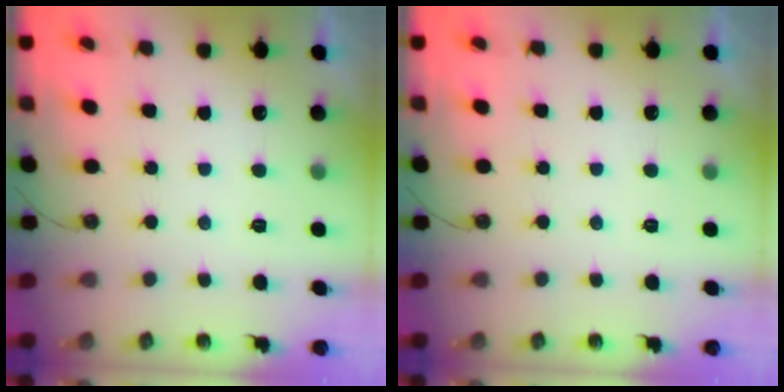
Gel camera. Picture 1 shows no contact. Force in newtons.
{"total": 0.0}